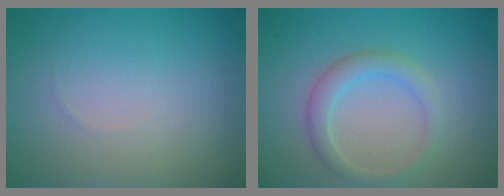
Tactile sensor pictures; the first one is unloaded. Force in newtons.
{"total": 2.6, "press": 2.5, "slide": 0.2}